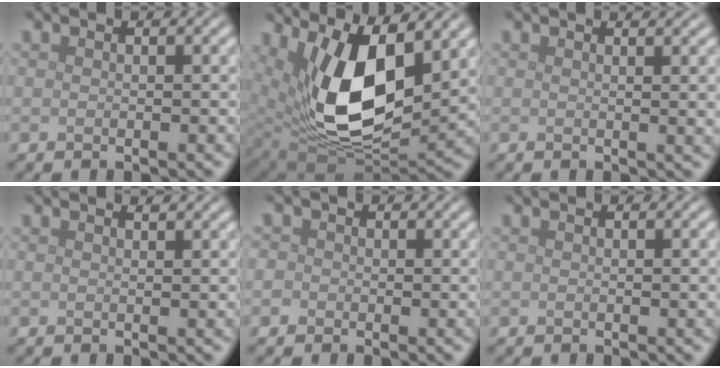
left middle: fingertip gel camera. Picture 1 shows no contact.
{"total": 11.8, "force": [3.8, 5.6, 9.7], "torque": [-0.168, -0.020, 0.077]}
{"total": 3.3, "force": [1.3, 1.2, 2.8], "torque": [-0.017, 0.008, 0.007]}
{"total": 0.7, "force": [0.6, 0.1, 0.3], "torque": [0.000, 0.002, 0.010]}
{"total": 1.6, "force": [0.3, 1.5, 0.5], "torque": [0.004, 0.005, -0.012]}
{"total": 0.6, "force": [0.0, 0.0, 0.6], "torque": [-0.007, 0.002, 0.001]}